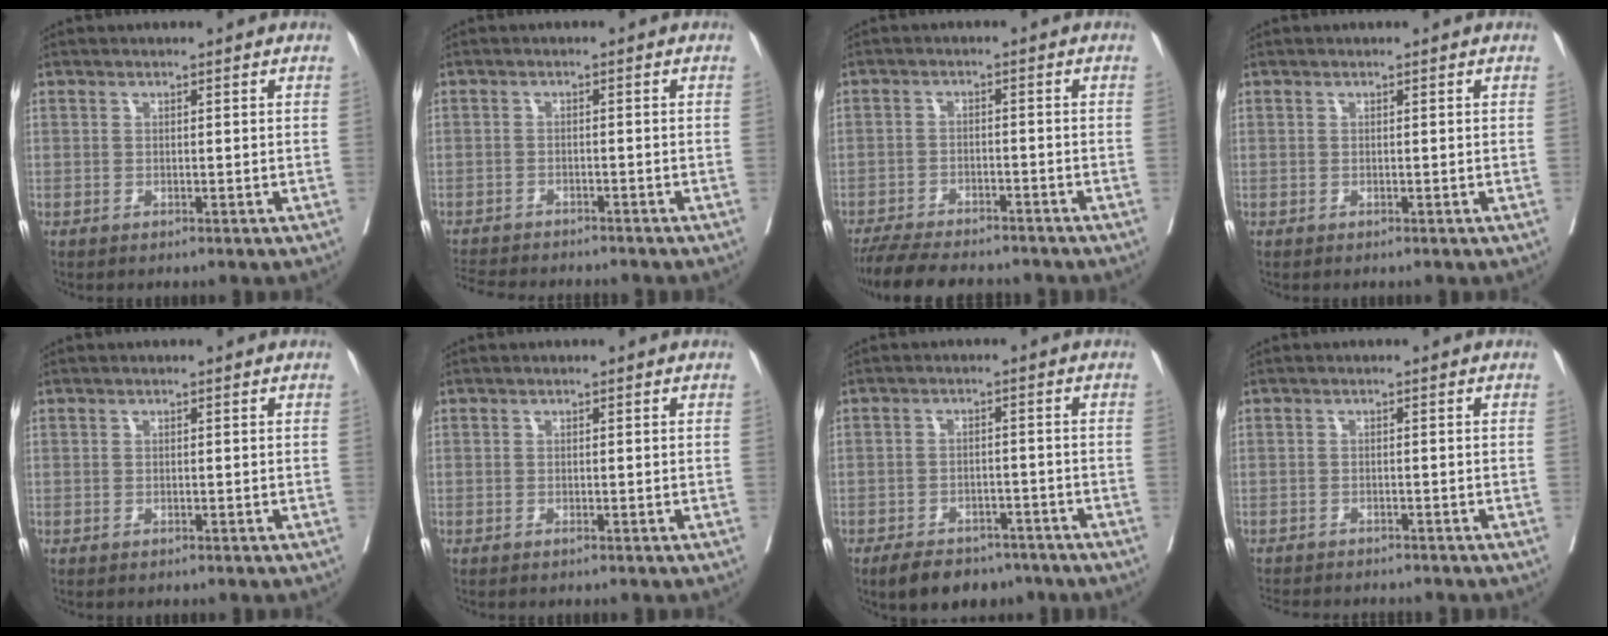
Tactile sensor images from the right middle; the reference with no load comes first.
{"total": 10.3, "force": [-9.6, 1.7, 3.5], "torque": [-0.067, -0.012, -0.134]}
{"total": 11.8, "force": [-10.6, 2.4, 4.7], "torque": [-0.083, -0.012, -0.157]}
{"total": 0.0}
{"total": 0.0}
{"total": 0.0}
{"total": 9.2, "force": [-7.1, 4.5, 3.6], "torque": [-0.048, 0.003, -0.102]}
{"total": 9.1, "force": [-8.5, 1.7, 3.0], "torque": [-0.051, -0.012, -0.112]}